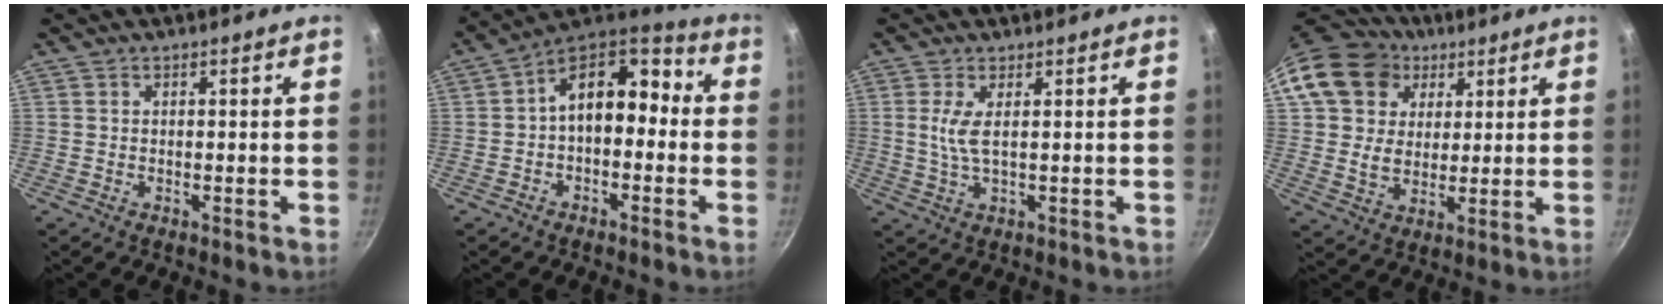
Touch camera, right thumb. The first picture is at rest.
{"total": 13.3, "force": [-0.3, 8.7, 10.1], "torque": [-0.125, 0.056, -0.020]}
{"total": 4.0, "force": [0.8, 1.0, 3.7], "torque": [-0.089, -0.003, 0.019]}
{"total": 16.9, "force": [6.4, 13.6, 7.8], "torque": [-0.129, 0.008, 0.109]}